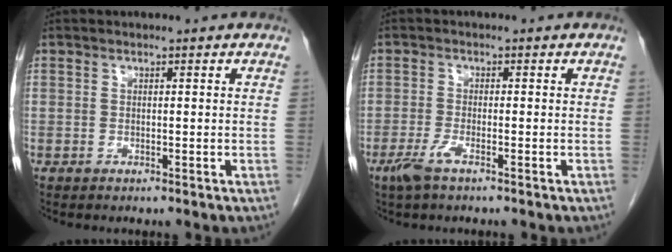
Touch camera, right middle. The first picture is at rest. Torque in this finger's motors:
{"motor_torque": [0.54, -0.29, 0.00, 0.05]}